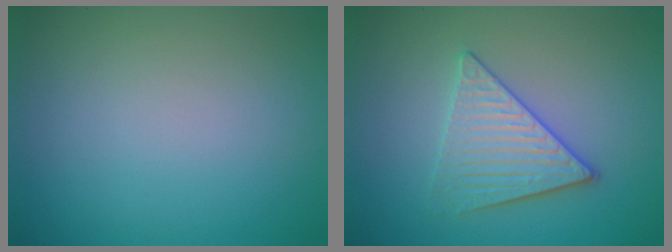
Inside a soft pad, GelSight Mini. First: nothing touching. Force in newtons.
{"total": 3.8, "press": 3.5, "slide": 1.5}